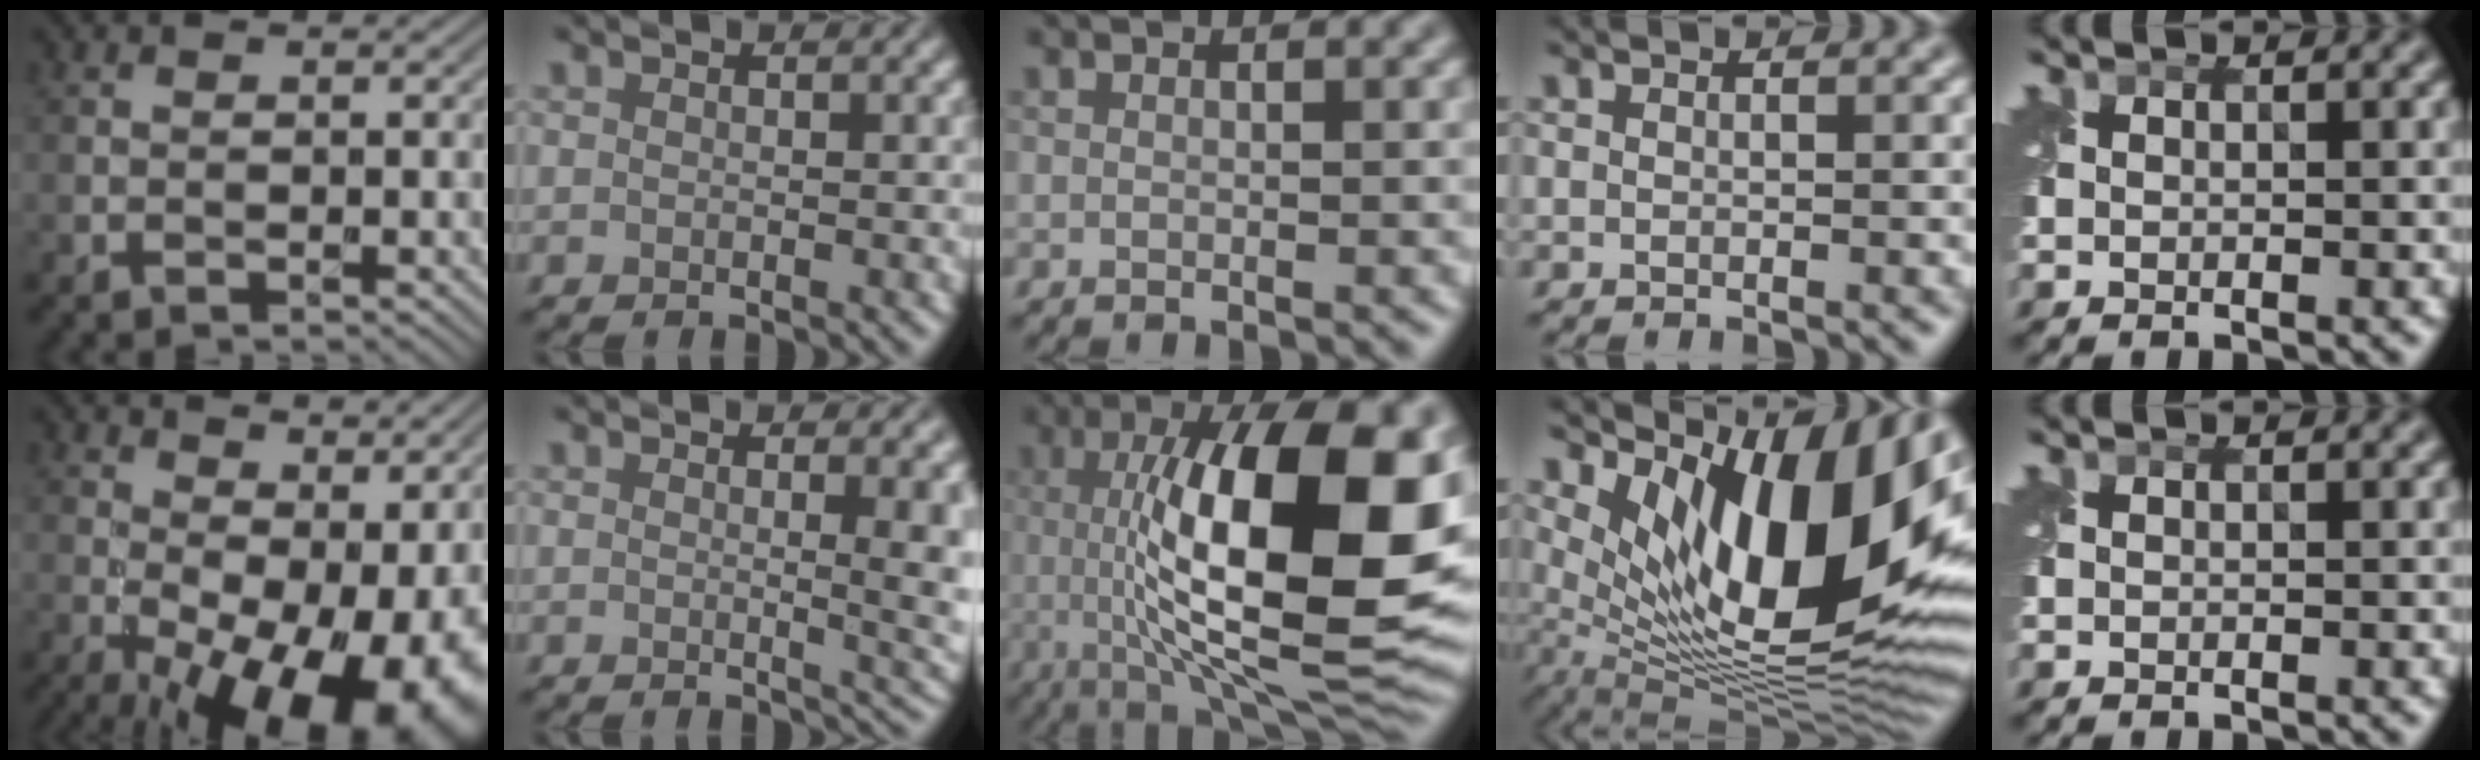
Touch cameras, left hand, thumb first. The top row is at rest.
{"thumb": {"total": 18.6, "force": [-2.1, 9.2, 16.1], "torque": [-0.212, -0.015, 0.005]}, "index": {"total": 6.1, "force": [0.6, 2.2, 5.7], "torque": [-0.042, -0.003, 0.010]}, "middle": {"total": 16.7, "force": [1.5, 5.5, 15.7], "torque": [-0.226, 0.011, 0.019]}, "ring": {"total": 15.4, "force": [5.1, 6.1, 13.2], "torque": [-0.204, -0.012, 0.089]}}